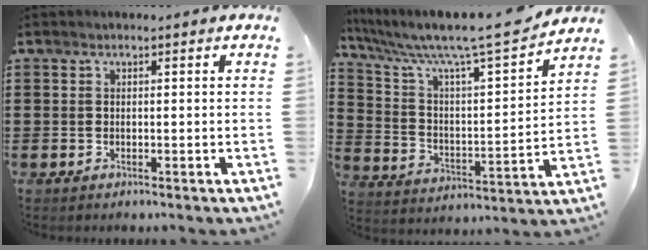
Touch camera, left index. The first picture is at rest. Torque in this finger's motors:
{"motor_torque": [1.60, -0.54, 0.50, 0.17]}